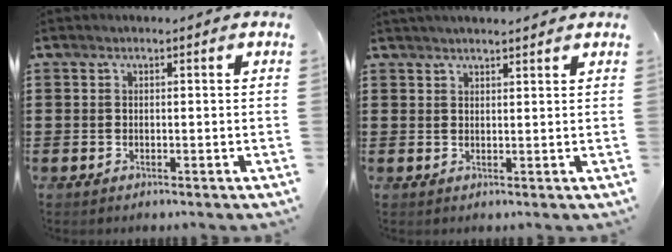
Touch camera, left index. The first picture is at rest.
{"total": 1.6, "force": [1.6, -0.1, 0.3], "torque": [-0.009, 0.001, 0.031]}